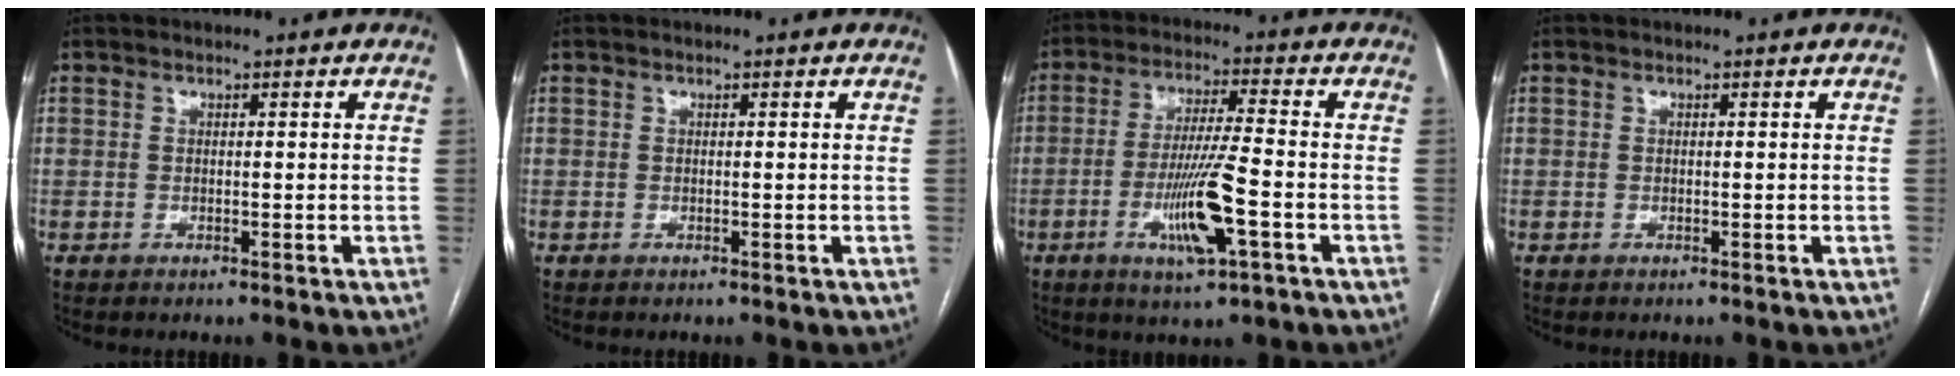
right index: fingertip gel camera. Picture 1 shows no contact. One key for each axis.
{"total": 0.0}
{"total": 10.2, "fx": -3.6, "fy": 0.4, "fz": 9.5, "tx": -0.187, "ty": -0.010, "tz": -0.062}
{"total": 0.0}